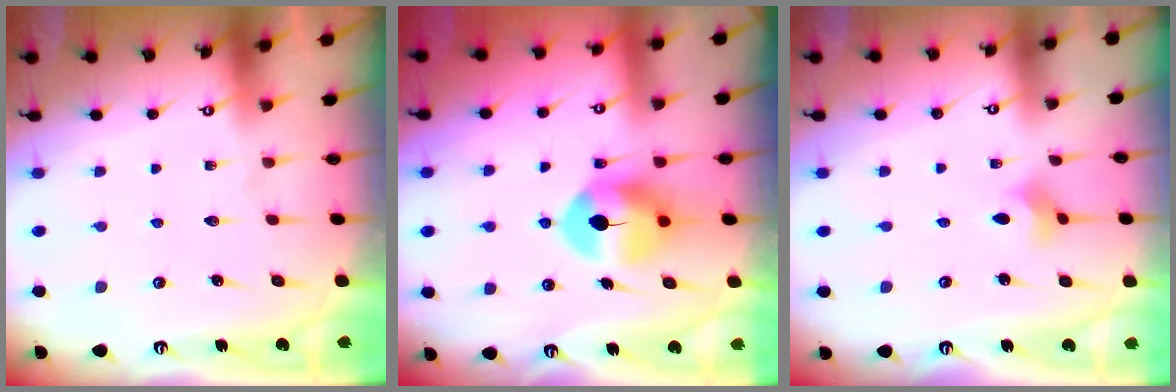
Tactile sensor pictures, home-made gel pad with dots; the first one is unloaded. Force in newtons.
{"total": 9.1, "press": 8.9, "slide": 1.8}
{"total": 2.6, "press": 2.5, "slide": 0.6}